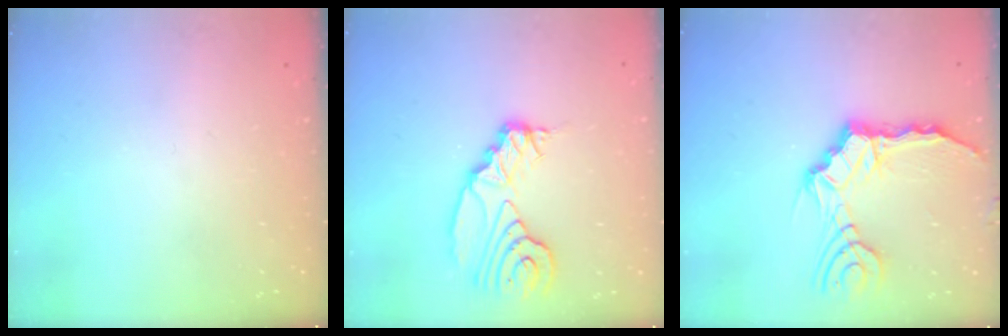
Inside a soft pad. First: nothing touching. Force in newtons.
{"total": 11.7, "press": 11.6, "slide": 1.6}
{"total": 11.1, "press": 10.6, "slide": 3.4}